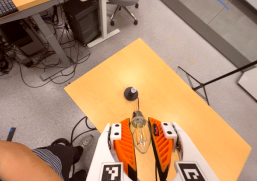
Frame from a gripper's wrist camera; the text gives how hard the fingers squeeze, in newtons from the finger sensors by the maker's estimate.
{"total": 21.4, "left": 24.3, "right": 18.5}